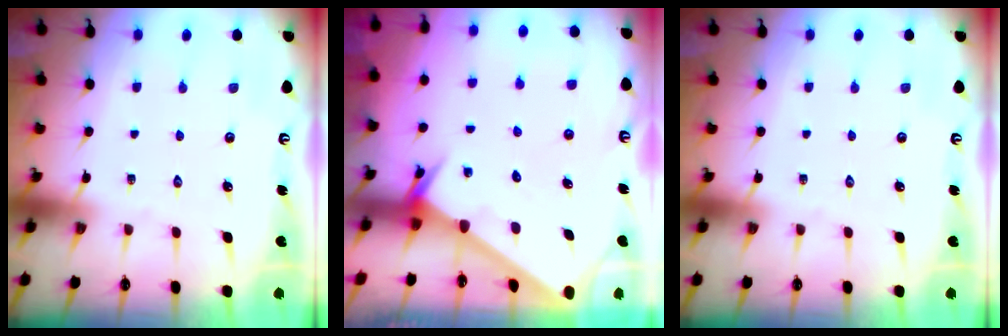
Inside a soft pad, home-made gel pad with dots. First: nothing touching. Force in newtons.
{"total": 2.5, "press": 2.5, "slide": 0.1}
{"total": 0.0}